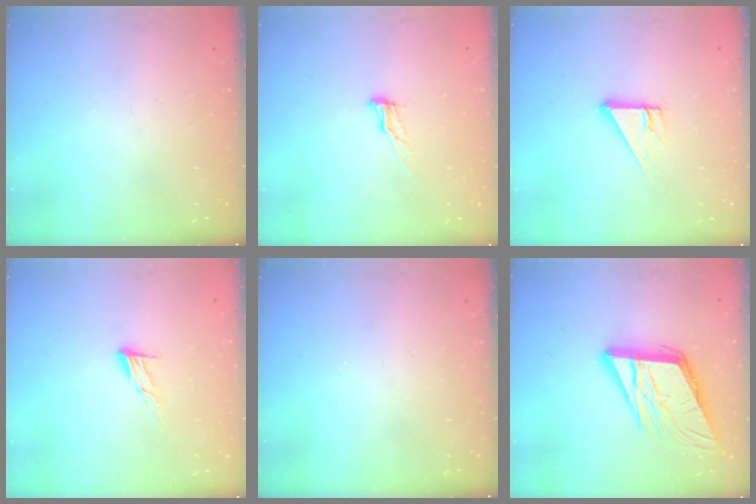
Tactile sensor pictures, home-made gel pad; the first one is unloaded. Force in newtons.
{"total": 6.2, "press": 6.1, "slide": 0.7}
{"total": 6.6, "press": 6.6, "slide": 0.6}
{"total": 7.2, "press": 7.2, "slide": 0.4}
{"total": 0.0}
{"total": 13.7, "press": 13.5, "slide": 2.4}